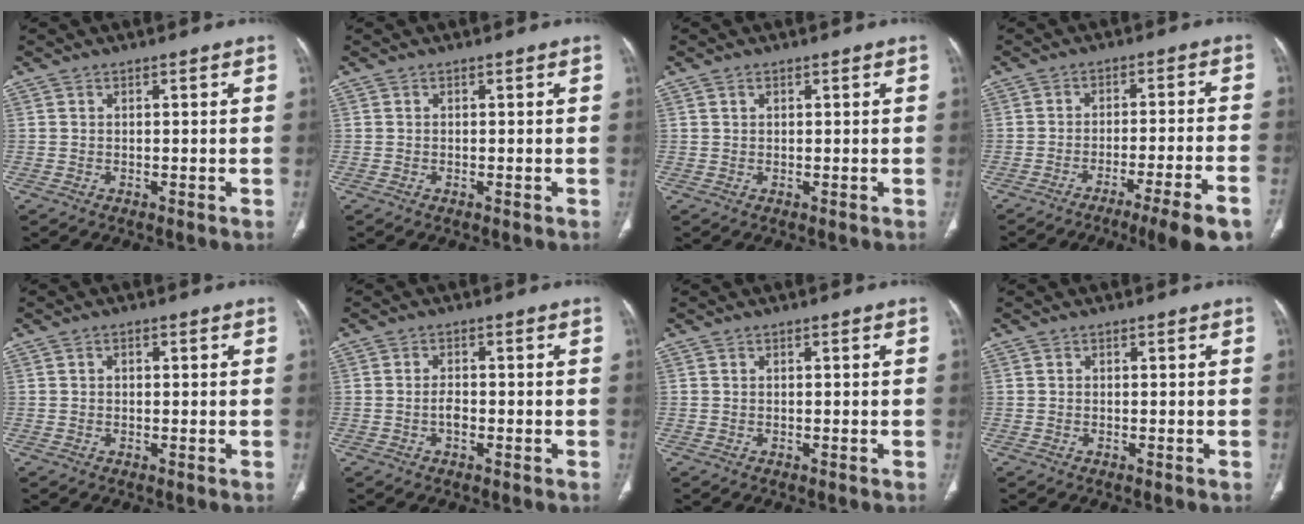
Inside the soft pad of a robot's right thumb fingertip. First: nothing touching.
{"total": 0.0}
{"total": 0.7, "force": [0.4, 0.5, 0.4], "torque": [-0.007, 0.001, 0.007]}
{"total": 14.1, "force": [-10.4, 0.2, 9.6], "torque": [-0.125, 0.039, -0.149]}
{"total": 0.9, "force": [0.2, 0.7, 0.6], "torque": [-0.006, 0.002, 0.003]}
{"total": 2.1, "force": [-0.7, 1.2, 1.6], "torque": [-0.029, 0.005, -0.014]}
{"total": 0.0}
{"total": 0.0}